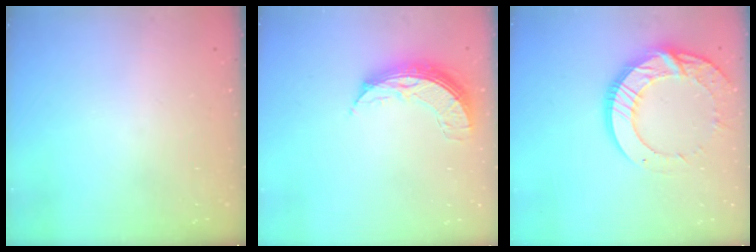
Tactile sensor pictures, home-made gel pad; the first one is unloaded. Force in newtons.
{"total": 8.0, "press": 8.0, "slide": 0.7}
{"total": 15.8, "press": 15.8, "slide": 1.3}